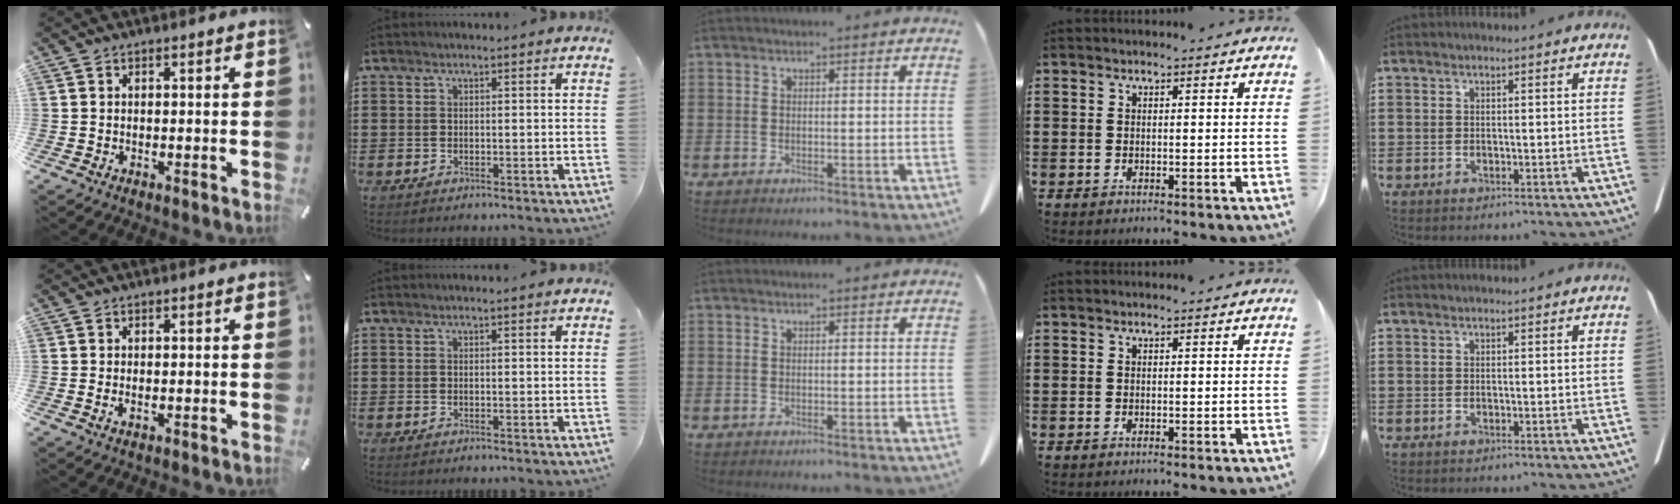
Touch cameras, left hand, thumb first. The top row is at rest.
{"thumb": {"total": 1.1, "force": [0.0, 0.4, 1.0], "torque": [-0.012, -0.004, -0.002]}, "index": {"total": 0.5, "force": [0.3, 0.0, 0.4], "torque": [-0.008, -0.001, 0.006]}}